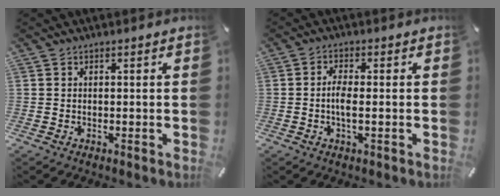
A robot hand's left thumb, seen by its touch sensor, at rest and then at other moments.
{"total": 3.8, "force": [-0.7, 1.2, 3.6], "torque": [-0.078, -0.002, -0.018]}